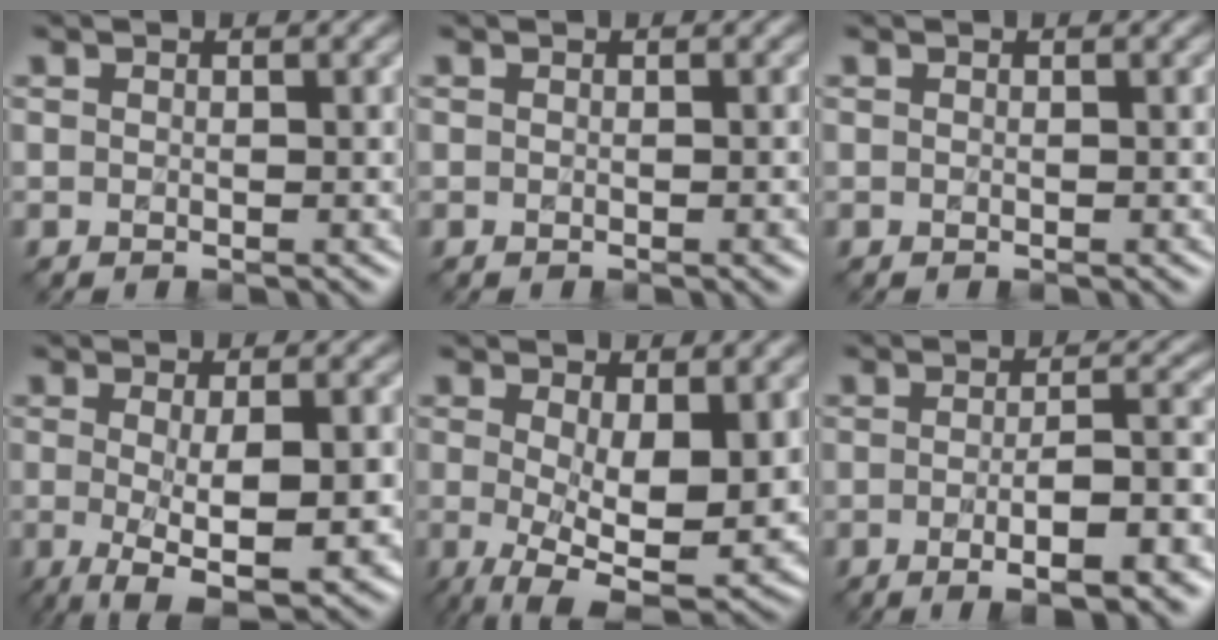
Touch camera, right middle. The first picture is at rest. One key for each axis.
{"total": 0.7, "fx": -0.3, "fy": 0.1, "fz": 0.6, "tx": -0.007, "ty": 0.001, "tz": -0.003}
{"total": 0.0}
{"total": 7.5, "fx": -1.3, "fy": 2.1, "fz": 7.1, "tx": -0.118, "ty": -0.022, "tz": -0.011}
{"total": 10.1, "fx": -0.5, "fy": 4.1, "fz": 9.2, "tx": -0.155, "ty": -0.026, "tz": 0.004}
{"total": 6.5, "fx": -2.2, "fy": 1.8, "fz": 5.9, "tx": -0.072, "ty": 0.000, "tz": -0.025}